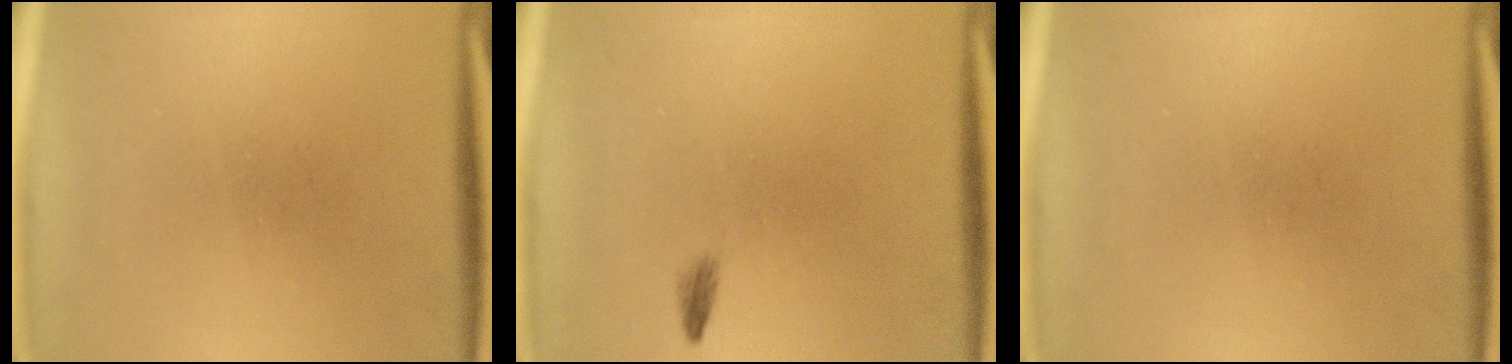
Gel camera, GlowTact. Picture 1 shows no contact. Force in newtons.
{"total": 0.7}
{"total": 0.0}